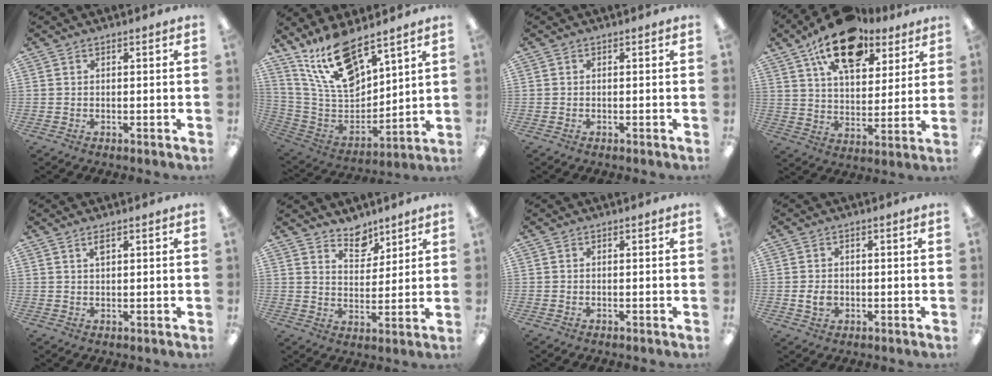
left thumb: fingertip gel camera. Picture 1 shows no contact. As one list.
[{"total": 17.2, "force": [13.0, 6.8, 9.0], "torque": [-0.187, -0.070, 0.236]}, {"total": 0.0}, {"total": 17.6, "force": [11.3, 9.3, 9.8], "torque": [-0.156, -0.051, 0.198]}, {"total": 2.0, "force": [1.4, 0.5, 1.3], "torque": [-0.030, 0.003, 0.024]}, {"total": 7.4, "force": [6.2, 3.6, 1.6], "torque": [-0.014, -0.044, 0.113]}, {"total": 0.0}, {"total": 3.1, "force": [-0.2, 2.3, 2.0], "torque": [-0.036, 0.005, -0.004]}]